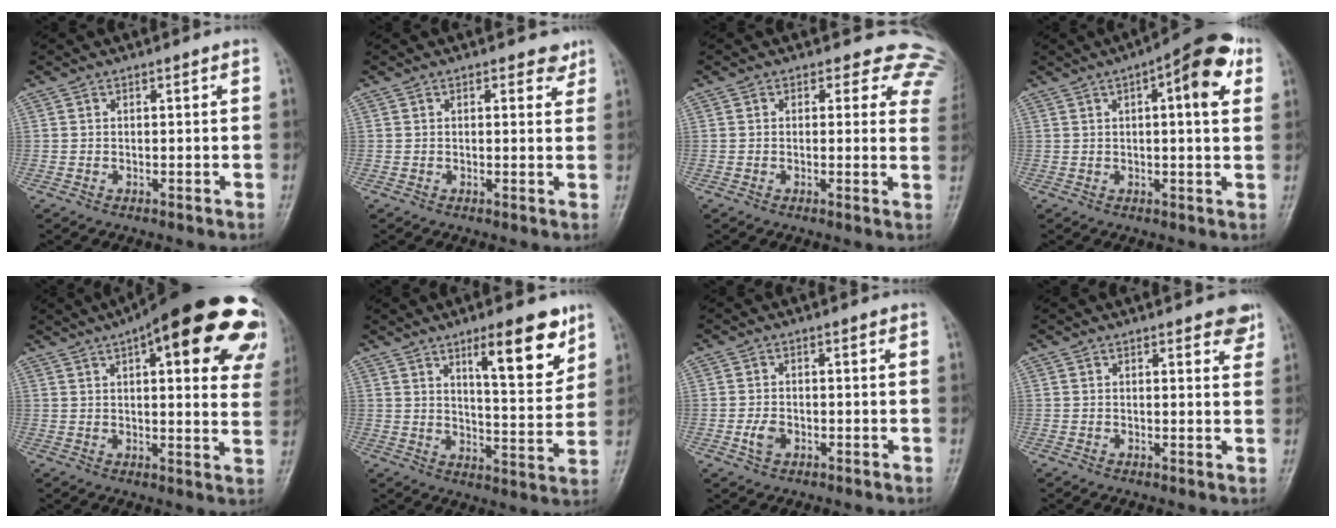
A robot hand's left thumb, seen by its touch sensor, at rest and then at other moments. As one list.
[{"total": 2.5, "force": [1.5, 1.4, 1.5], "torque": [-0.006, -0.006, 0.016]}, {"total": 8.7, "force": [6.6, 5.0, 2.7], "torque": [0.021, -0.019, 0.039]}, {"total": 11.2, "force": [4.7, 4.4, 9.2], "torque": [-0.090, -0.002, 0.052]}, {"total": 27.8, "force": [13.6, 8.9, 22.5], "torque": [-0.230, 0.007, 0.169]}, {"total": 12.7, "force": [7.4, 3.5, 9.7], "torque": [-0.120, -0.048, 0.115]}, {"total": 2.9, "force": [-1.0, 2.0, 1.8], "torque": [-0.034, 0.006, -0.017]}, {"total": 3.6, "force": [2.2, 1.4, 2.4], "torque": [-0.018, -0.010, 0.023]}]